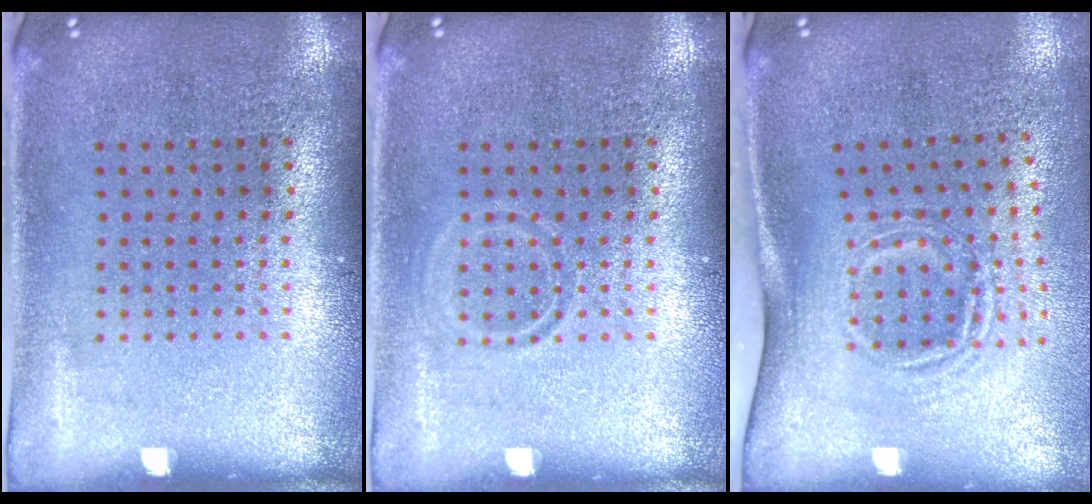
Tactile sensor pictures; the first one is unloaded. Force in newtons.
{"total": 0.9, "press": 0.9, "slide": 0.2}
{"total": 1.9, "press": 1.3, "slide": 1.4}